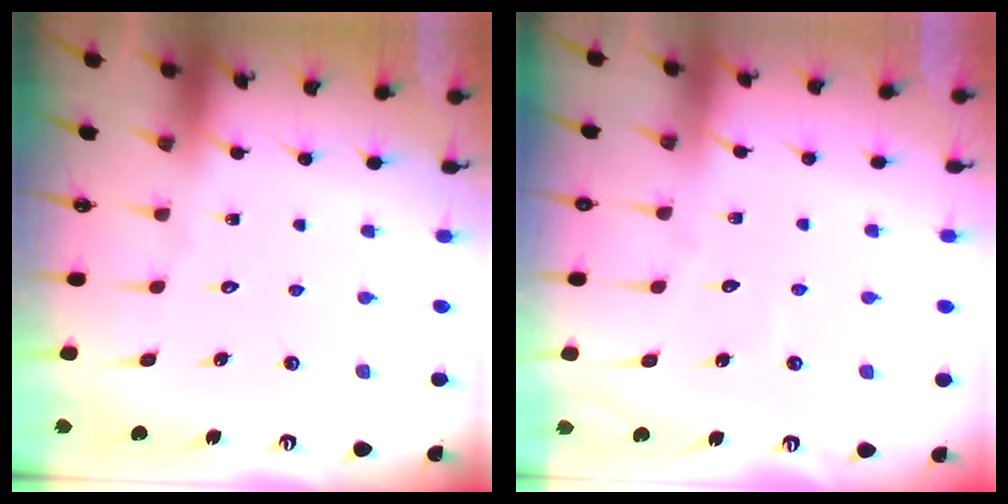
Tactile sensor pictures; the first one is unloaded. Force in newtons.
{"total": 2.1, "press": 2.1, "slide": 0.2}